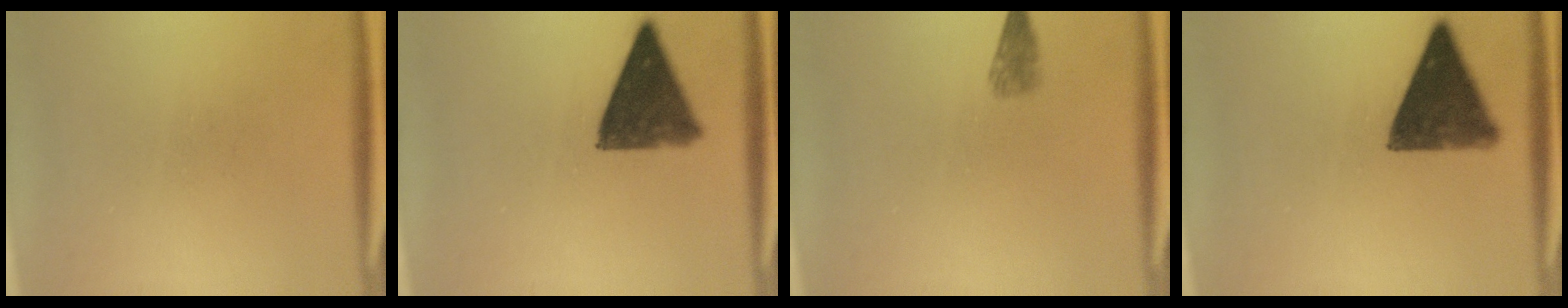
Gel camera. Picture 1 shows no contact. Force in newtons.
{"total": 10.9}
{"total": 1.9}
{"total": 11.5}